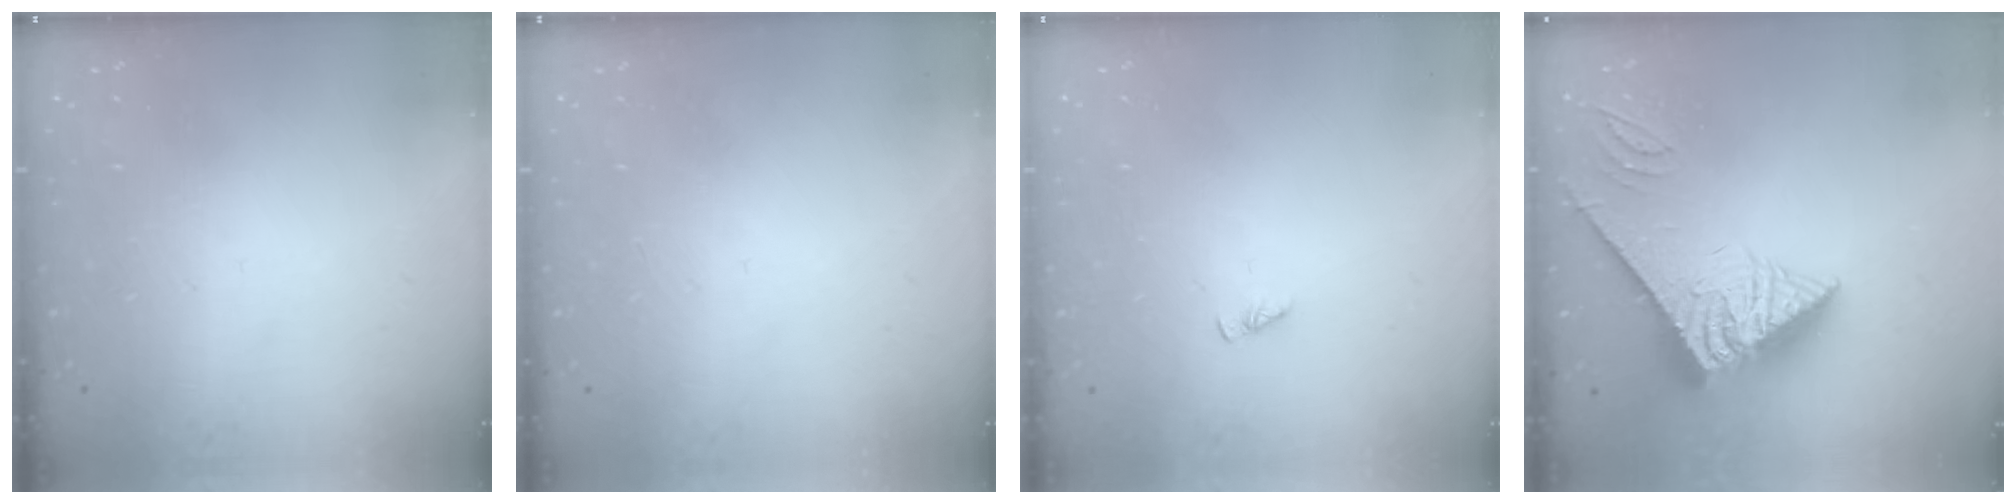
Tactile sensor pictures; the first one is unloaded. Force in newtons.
{"total": 0.0}
{"total": 0.8, "press": 0.8, "slide": 0.1}
{"total": 8.5, "press": 8.4, "slide": 0.9}